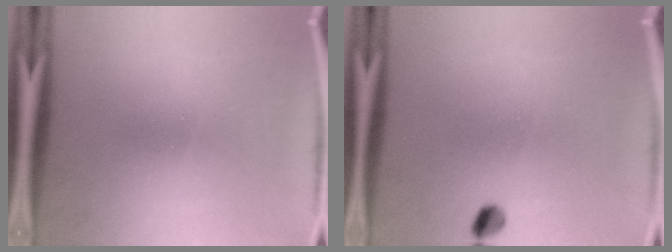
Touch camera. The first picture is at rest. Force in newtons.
{"total": 2.3}